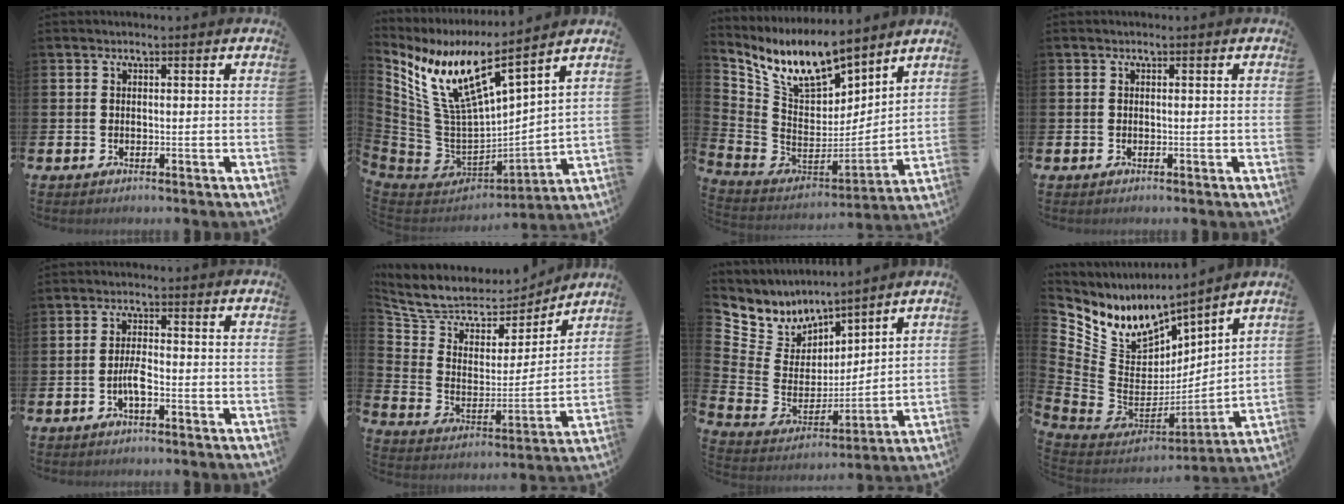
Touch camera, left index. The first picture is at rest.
{"total": 10.8, "force": [7.5, 2.7, 7.3], "torque": [-0.194, -0.068, 0.129]}
{"total": 11.9, "force": [10.2, 4.5, 4.2], "torque": [-0.130, -0.057, 0.190]}
{"total": 0.0}
{"total": 2.5, "force": [-1.1, 0.6, 2.2], "torque": [-0.048, 0.006, -0.018]}
{"total": 7.2, "force": [6.6, 2.9, 0.7], "torque": [-0.066, -0.054, 0.114]}
{"total": 6.3, "force": [5.4, 3.3, -0.6], "torque": [-0.046, -0.052, 0.098]}
{"total": 7.8, "force": [6.9, 3.4, 1.5], "torque": [-0.083, -0.068, 0.127]}